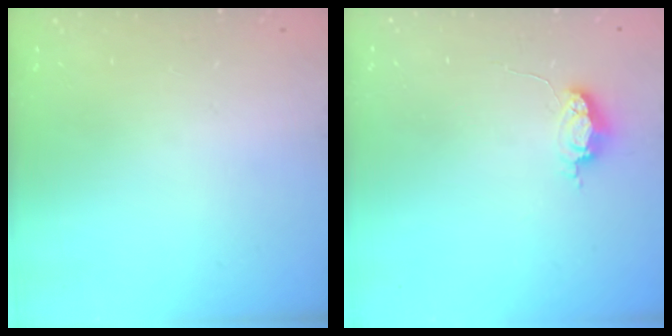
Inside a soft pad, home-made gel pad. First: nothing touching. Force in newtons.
{"total": 4.5, "press": 4.5, "slide": 0.5}